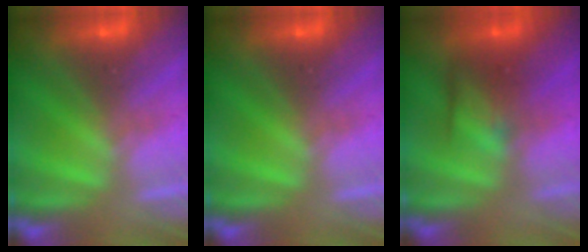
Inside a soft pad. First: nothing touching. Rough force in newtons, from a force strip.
{"total": 0.0}
{"total": 2.4}